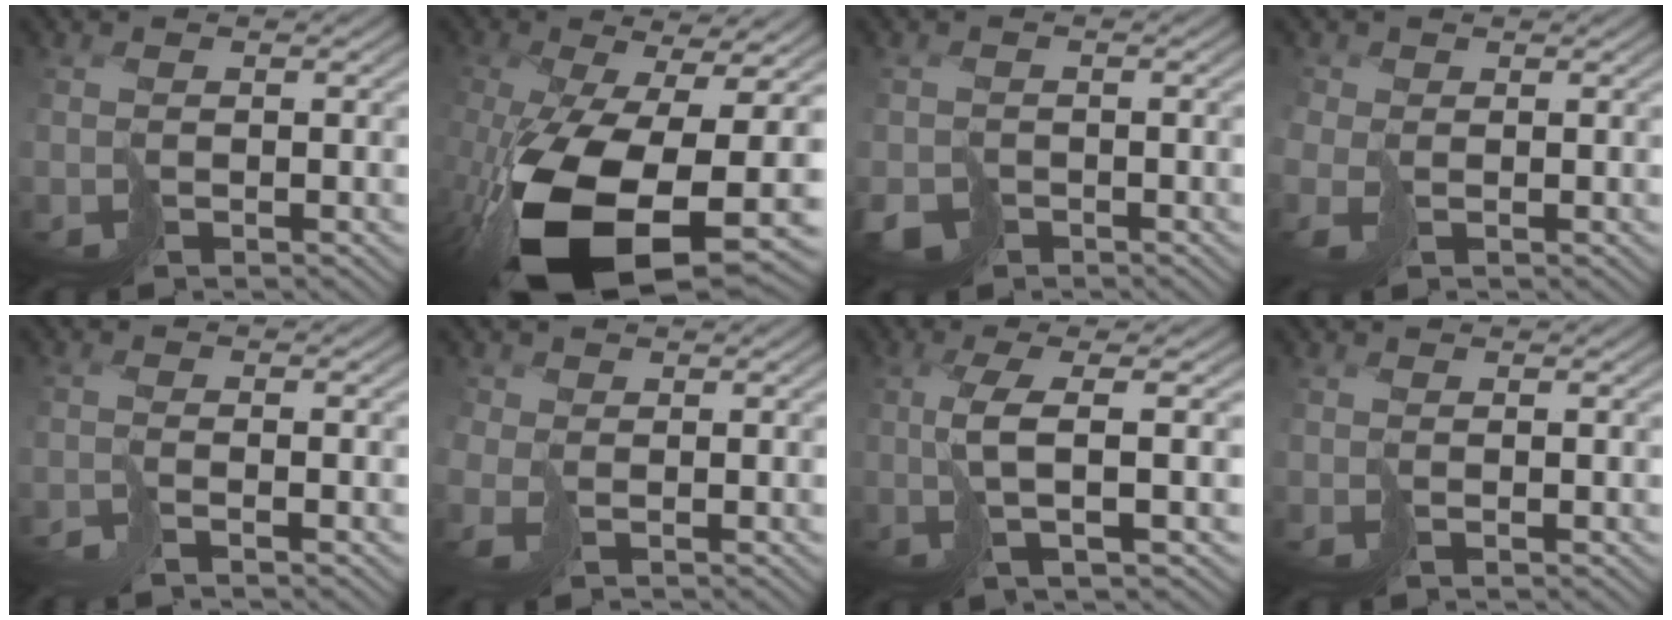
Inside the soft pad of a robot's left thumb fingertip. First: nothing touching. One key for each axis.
{"total": 17.4, "fx": -6.1, "fy": 8.0, "fz": 14.3, "tx": -0.318, "ty": -0.061, "tz": -0.077}
{"total": 2.4, "fx": -1.8, "fy": 1.6, "fz": 0.5, "tx": -0.005, "ty": -0.008, "tz": -0.036}
{"total": 2.9, "fx": -0.8, "fy": 2.1, "fz": 1.8, "tx": -0.061, "ty": -0.007, "tz": -0.021}
{"total": 2.0, "fx": -1.5, "fy": 0.1, "fz": 1.4, "tx": -0.027, "ty": -0.003, "tz": -0.044}
{"total": 2.6, "fx": -0.6, "fy": 1.9, "fz": 1.6, "tx": -0.057, "ty": -0.005, "tz": -0.016}
{"total": 6.3, "fx": 0.1, "fy": 1.4, "fz": 6.1, "tx": -0.114, "ty": 0.011, "tz": -0.004}
{"total": 0.8, "fx": 0.1, "fy": 0.0, "fz": 0.8, "tx": -0.020, "ty": -0.002, "tz": -0.001}